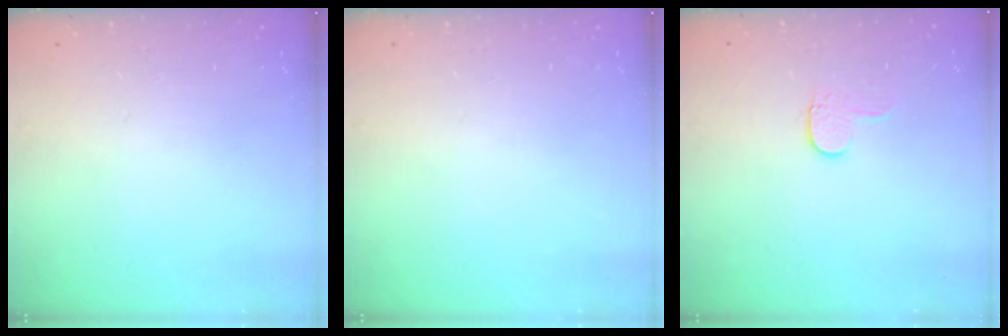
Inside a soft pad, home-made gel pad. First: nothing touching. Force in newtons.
{"total": 0.0}
{"total": 3.9, "press": 3.9, "slide": 0.5}